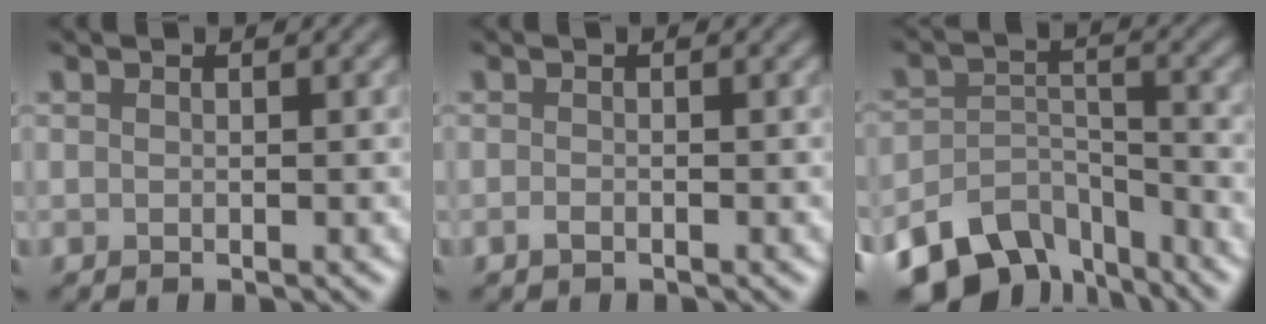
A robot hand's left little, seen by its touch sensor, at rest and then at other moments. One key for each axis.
{"total": 0.6, "fx": -0.4, "fy": 0.2, "fz": 0.3, "tx": -0.007, "ty": -0.001, "tz": -0.009}
{"total": 8.5, "fx": -6.7, "fy": 4.1, "fz": 3.4, "tx": -0.058, "ty": -0.013, "tz": -0.114}